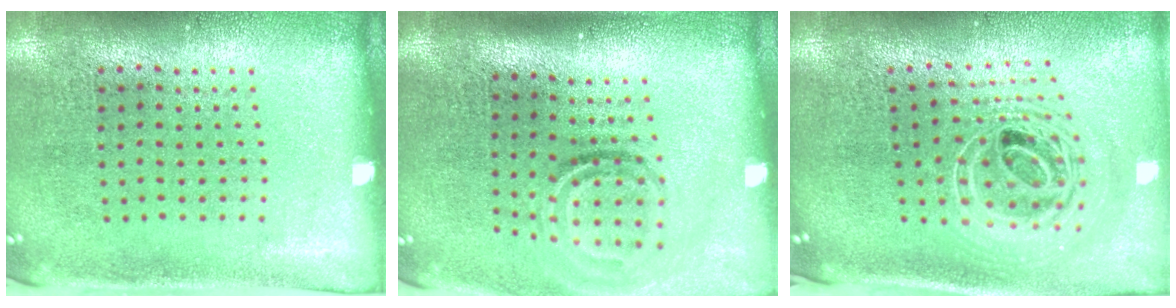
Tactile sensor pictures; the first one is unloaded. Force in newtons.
{"total": 1.9, "press": 1.2, "slide": 1.5}
{"total": 2.6, "press": 1.9, "slide": 1.9}